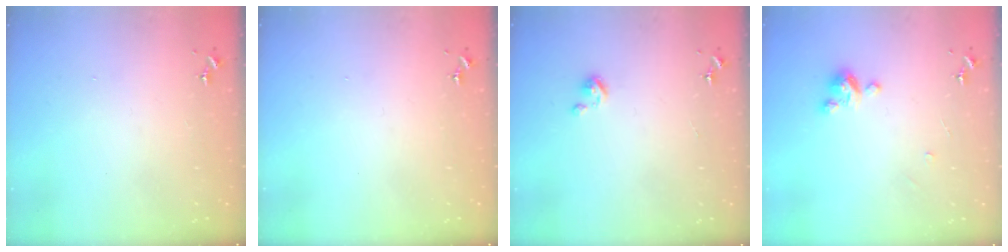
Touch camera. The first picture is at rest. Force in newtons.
{"total": 0.0}
{"total": 3.3, "press": 3.3, "slide": 0.3}
{"total": 5.0, "press": 5.0, "slide": 0.3}